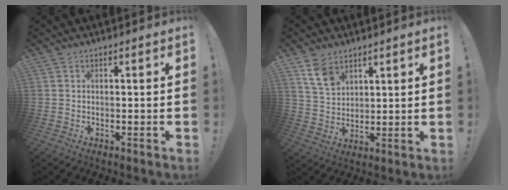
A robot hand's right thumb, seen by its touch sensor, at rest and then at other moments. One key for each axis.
{"total": 8.7, "fx": 5.7, "fy": 5.4, "fz": 3.8, "tx": -0.063, "ty": -0.029, "tz": 0.112}